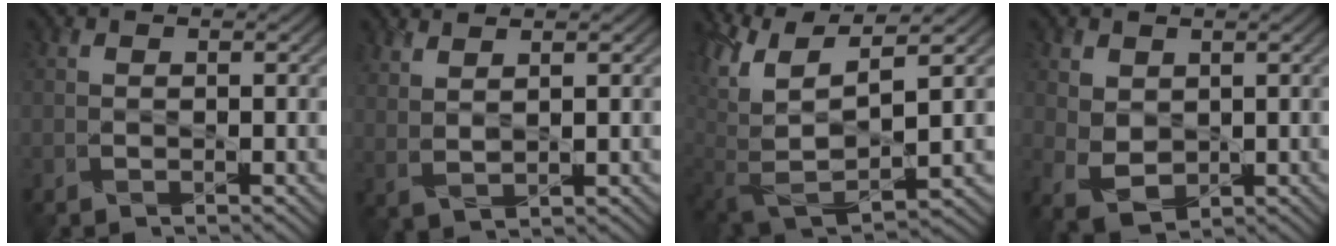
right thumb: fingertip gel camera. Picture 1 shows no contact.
{"total": 2.8, "force": [2.3, 0.2, 1.6], "torque": [-0.029, -0.007, 0.047]}
{"total": 10.6, "force": [4.5, 4.9, 8.3], "torque": [-0.192, -0.004, 0.088]}
{"total": 3.3, "force": [1.6, 2.3, 1.8], "torque": [-0.052, -0.005, 0.033]}